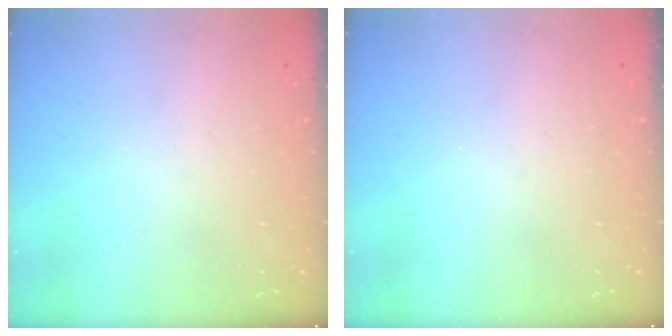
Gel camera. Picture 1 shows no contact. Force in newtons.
{"total": 0.0}